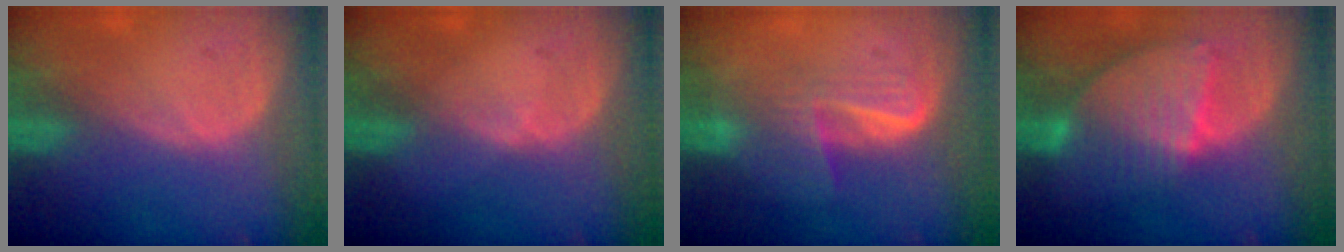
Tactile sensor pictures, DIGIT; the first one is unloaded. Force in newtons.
{"total": 0.8, "press": 0.8, "slide": 0.1}
{"total": 6.5, "press": 5.6, "slide": 3.4}
{"total": 8.5, "press": 7.5, "slide": 4.0}